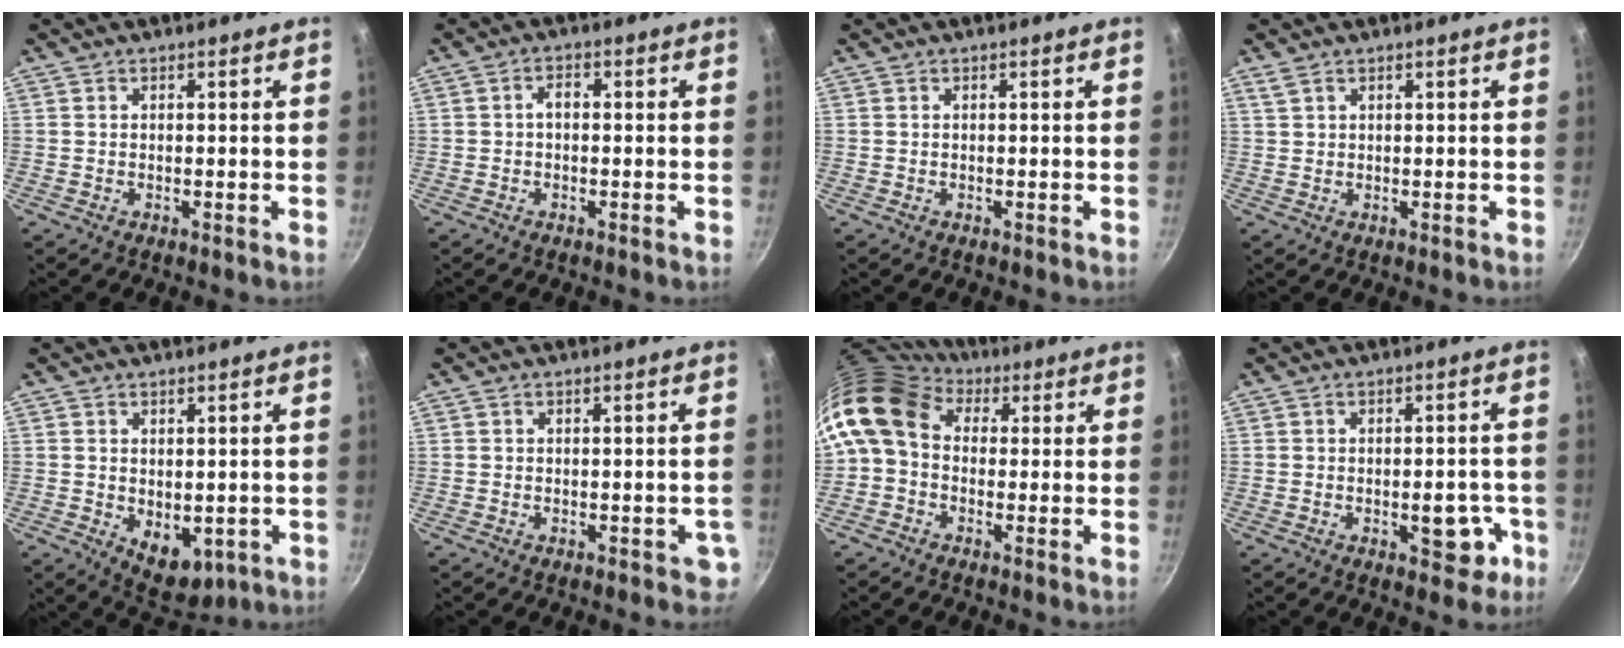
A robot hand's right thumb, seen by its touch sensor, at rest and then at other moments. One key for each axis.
{"total": 1.3, "fx": -0.3, "fy": 0.8, "fz": 1.0, "tx": -0.016, "ty": 0.010, "tz": -0.005}
{"total": 0.0}
{"total": 1.8, "fx": 1.3, "fy": 1.0, "fz": 0.9, "tx": -0.018, "ty": 0.002, "tz": 0.030}
{"total": 7.4, "fx": -1.0, "fy": 4.9, "fz": 5.5, "tx": -0.058, "ty": -0.014, "tz": 0.002}
{"total": 2.8, "fx": -0.7, "fy": 1.9, "fz": 1.9, "tx": -0.001, "ty": 0.012, "tz": -0.006}
{"total": 12.3, "fx": 2.6, "fy": 9.2, "fz": 7.7, "tx": -0.141, "ty": 0.022, "tz": 0.024}
{"total": 7.1, "fx": -2.4, "fy": 3.8, "fz": 5.5, "tx": -0.035, "ty": 0.019, "tz": -0.025}